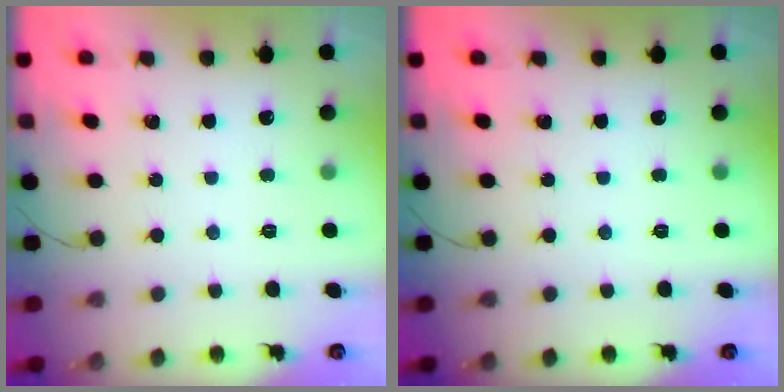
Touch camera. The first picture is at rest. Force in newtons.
{"total": 0.0}